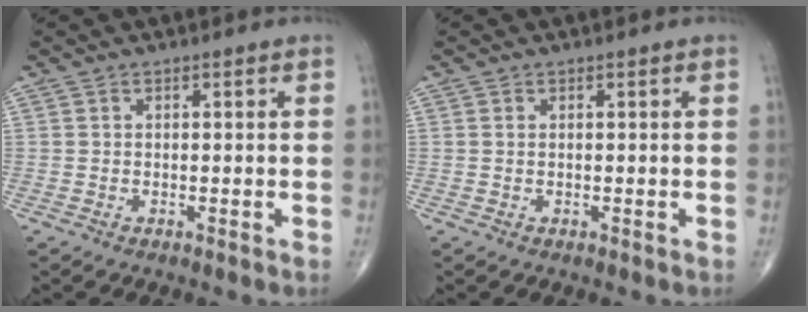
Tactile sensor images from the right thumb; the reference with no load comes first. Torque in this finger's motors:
{"motor_torque": [-0.22, -0.02, 0.08, 0.19, 0.06]}